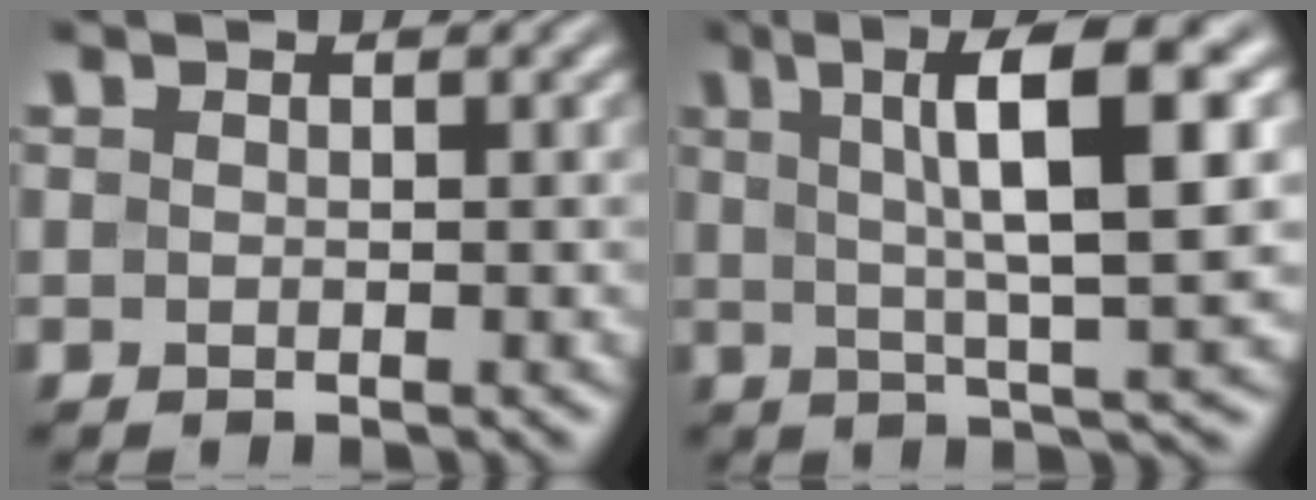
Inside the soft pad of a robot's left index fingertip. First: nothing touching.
{"total": 10.7, "force": [3.2, 2.4, 10.0], "torque": [-0.136, 0.014, 0.046]}